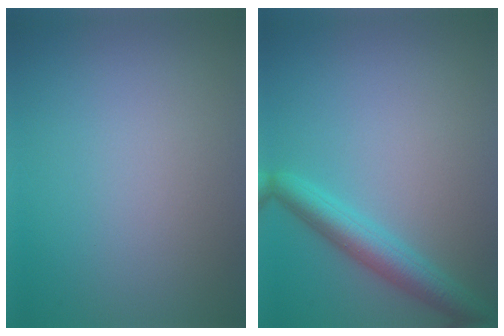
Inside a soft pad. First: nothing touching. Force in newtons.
{"total": 3.8, "press": 3.8, "slide": 0.2}